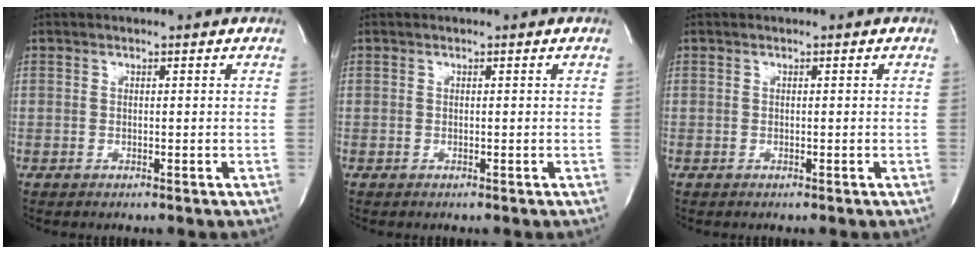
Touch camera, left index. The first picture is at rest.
{"total": 0.0}
{"total": 0.0}